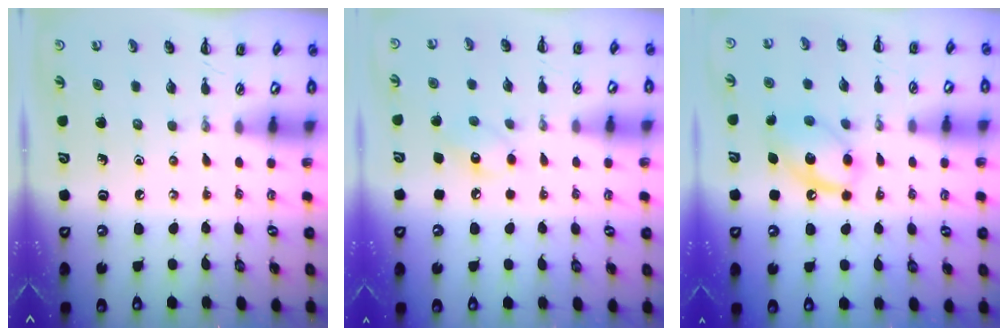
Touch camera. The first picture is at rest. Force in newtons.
{"total": 8.1, "press": 8.0, "slide": 1.5}
{"total": 13.2, "press": 13.1, "slide": 1.9}